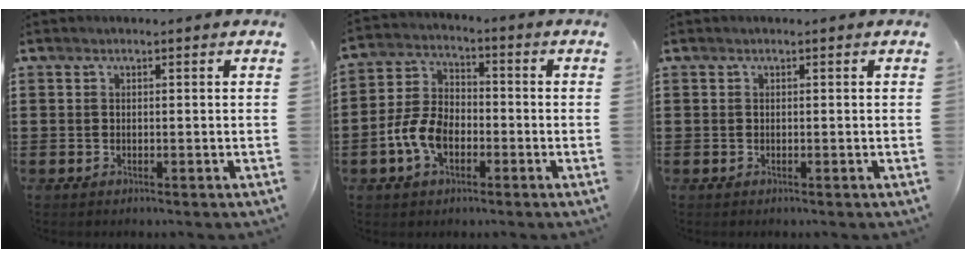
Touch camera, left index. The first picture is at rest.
{"total": 7.3, "force": [-2.8, 4.5, 5.0], "torque": [-0.128, 0.004, -0.061]}
{"total": 0.0}